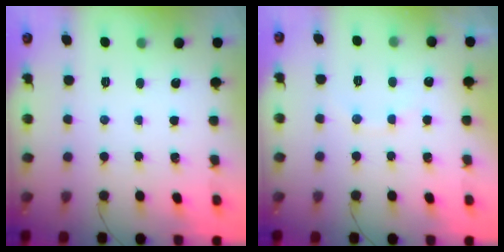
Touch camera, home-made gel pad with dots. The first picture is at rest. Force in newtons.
{"total": 6.7, "press": 6.6, "slide": 1.2}